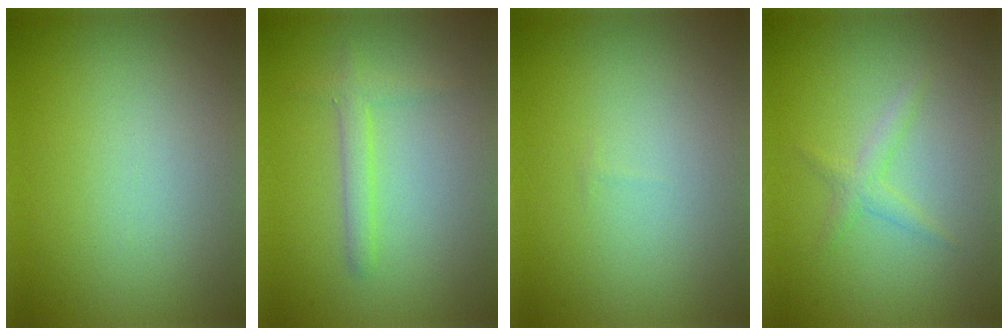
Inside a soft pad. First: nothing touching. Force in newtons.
{"total": 1.7, "press": 1.7, "slide": 0.1}
{"total": 0.0}
{"total": 1.3, "press": 1.3, "slide": 0.0}